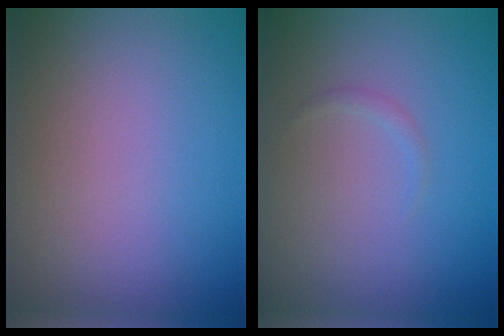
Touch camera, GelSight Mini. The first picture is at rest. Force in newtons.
{"total": 0.6, "press": 0.5, "slide": 0.1}